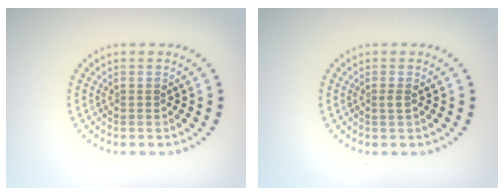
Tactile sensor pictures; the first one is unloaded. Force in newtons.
{"total": 0.7, "press": 0.4, "slide": 0.5}